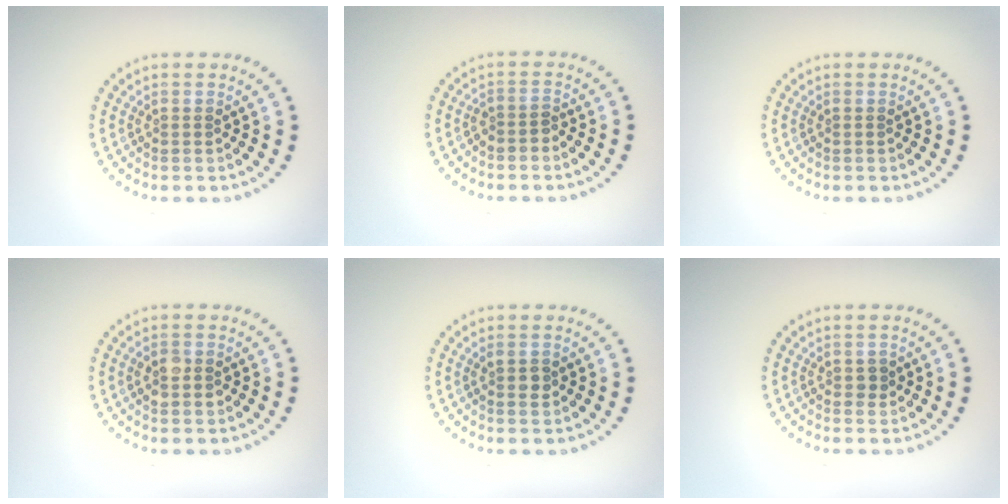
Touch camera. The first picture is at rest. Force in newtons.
{"total": 1.3, "press": 1.1, "slide": 0.7}
{"total": 0.0}
{"total": 2.1, "press": 2.1, "slide": 0.1}
{"total": 1.0, "press": 1.0, "slide": 0.3}
{"total": 1.0, "press": 0.9, "slide": 0.1}